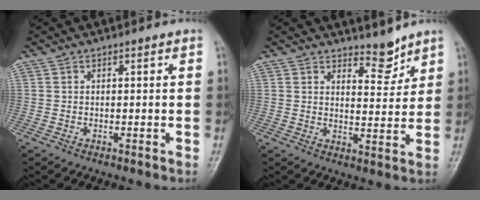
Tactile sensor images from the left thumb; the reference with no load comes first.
{"total": 4.6, "force": [4.0, 1.6, 1.4], "torque": [-0.003, -0.038, 0.065]}